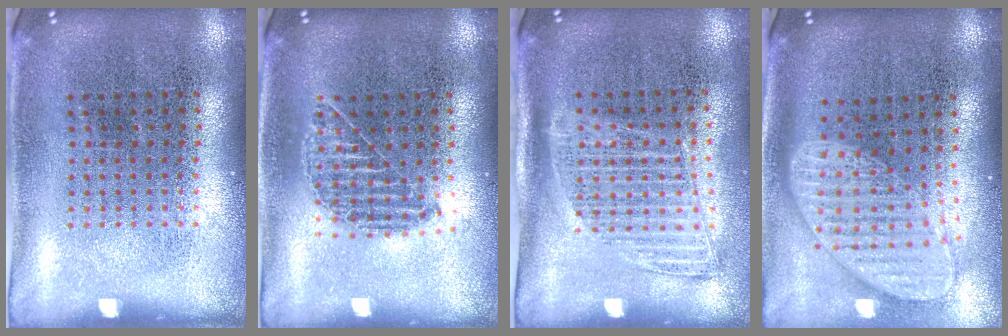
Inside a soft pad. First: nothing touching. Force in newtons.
{"total": 1.0, "press": 0.9, "slide": 0.3}
{"total": 1.4, "press": 1.2, "slide": 0.6}
{"total": 2.0, "press": 1.6, "slide": 1.1}